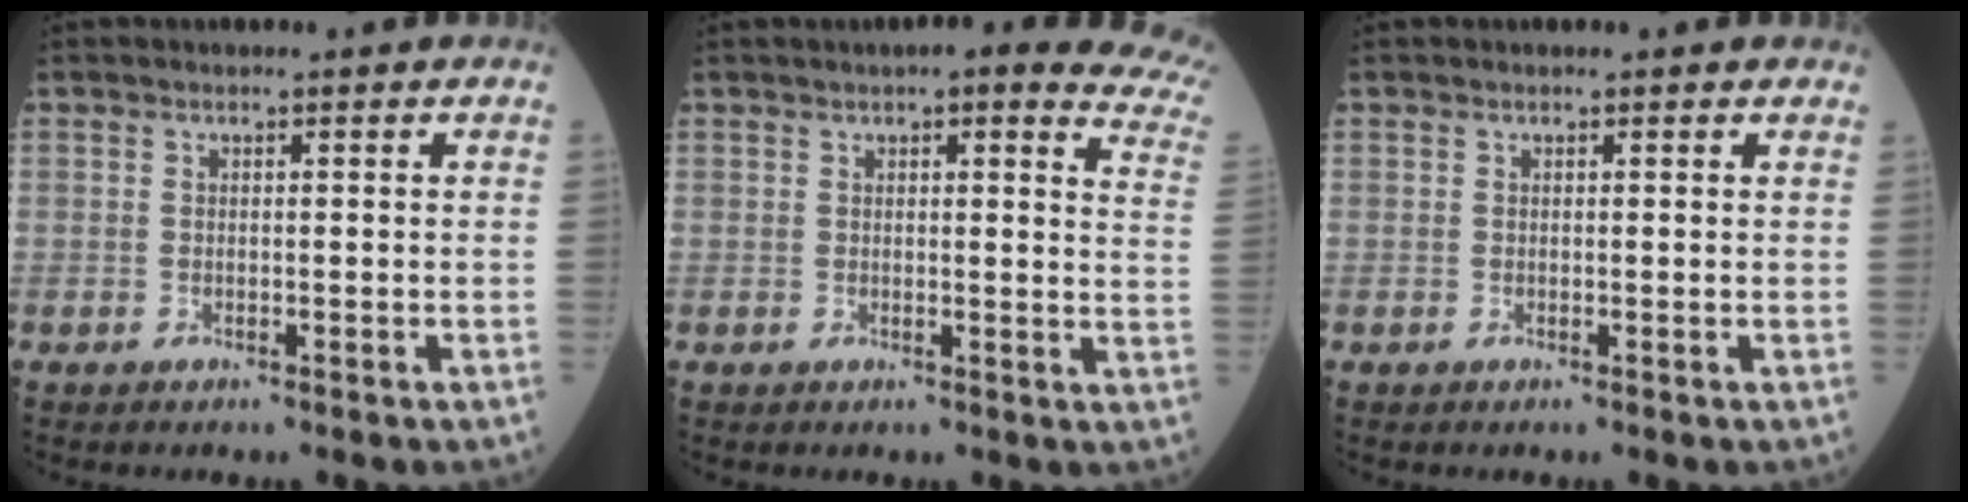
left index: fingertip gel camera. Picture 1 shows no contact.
{"total": 15.8, "force": [12.3, 3.1, 9.5], "torque": [-0.102, -0.013, 0.113]}
{"total": 1.2, "force": [1.0, 0.5, 0.4], "torque": [-0.009, 0.014, 0.006]}